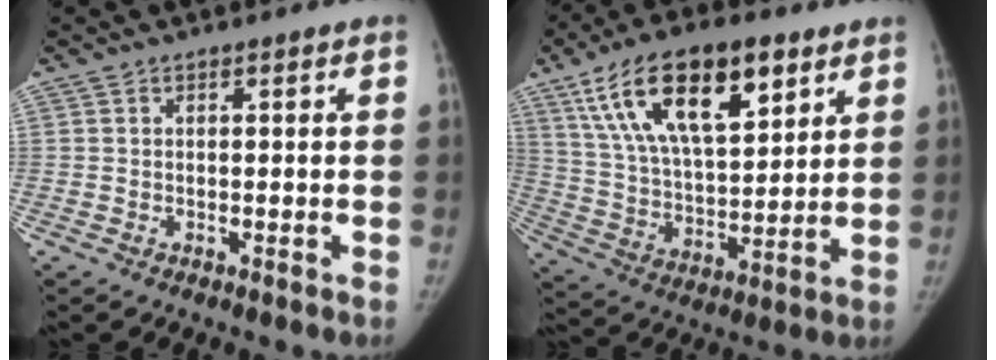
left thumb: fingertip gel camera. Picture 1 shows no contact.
{"total": 21.9, "force": [11.2, 9.8, 16.1], "torque": [-0.258, -0.026, 0.205]}